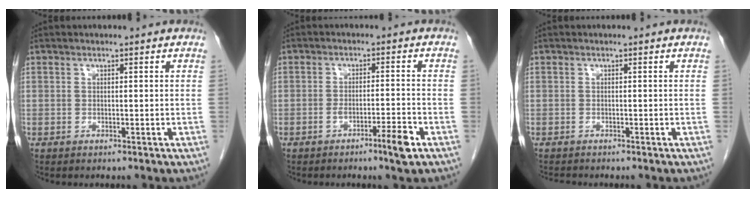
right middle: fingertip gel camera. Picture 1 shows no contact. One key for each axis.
{"total": 4.2, "fx": -2.6, "fy": -0.1, "fz": 3.3, "tx": -0.053, "ty": -0.001, "tz": -0.044}
{"total": 1.2, "fx": -1.2, "fy": 0.2, "fz": 0.3, "tx": -0.013, "ty": -0.006, "tz": -0.017}